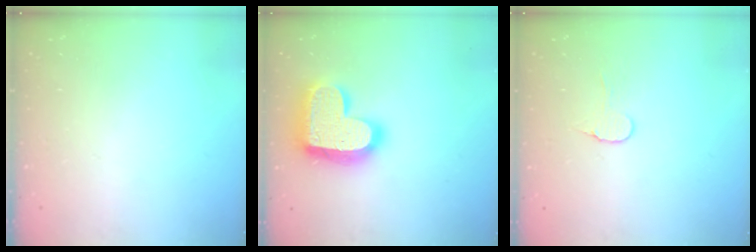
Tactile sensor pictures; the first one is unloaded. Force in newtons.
{"total": 22.2, "press": 22.1, "slide": 1.5}
{"total": 6.1, "press": 6.1, "slide": 0.5}